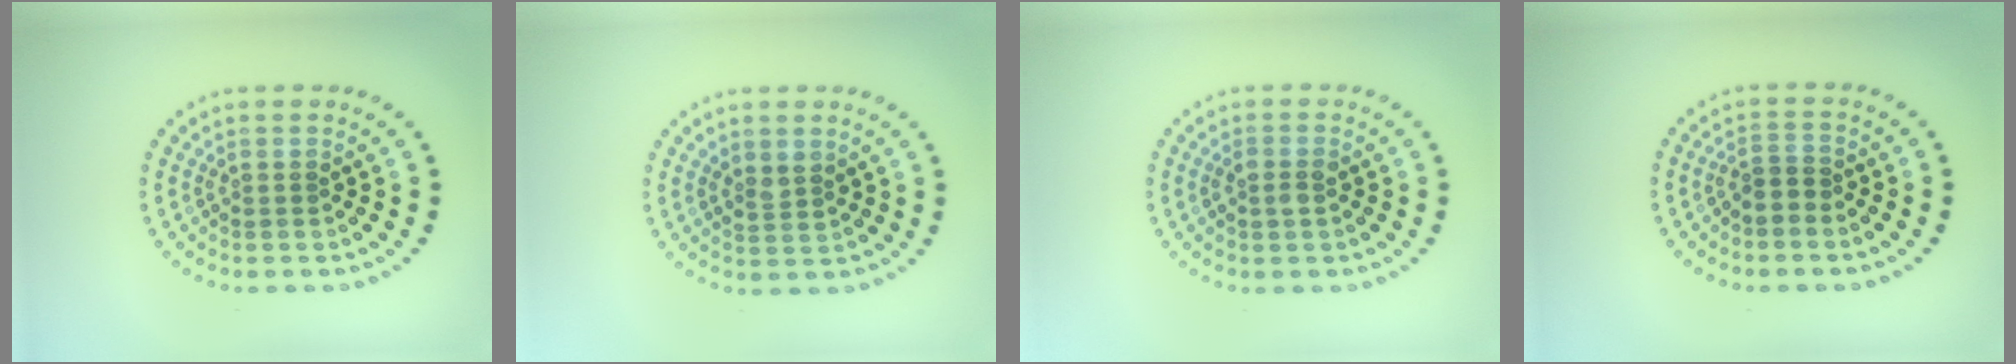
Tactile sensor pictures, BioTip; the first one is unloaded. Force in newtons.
{"total": 1.3, "press": 1.2, "slide": 0.6}
{"total": 1.3, "press": 1.3, "slide": 0.4}
{"total": 1.2, "press": 0.8, "slide": 0.9}